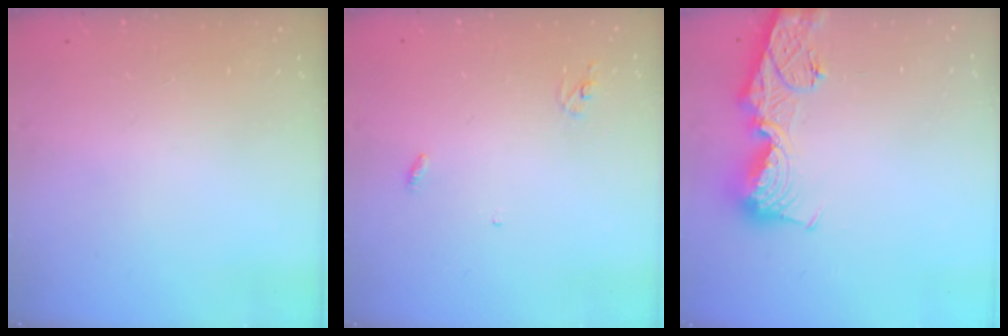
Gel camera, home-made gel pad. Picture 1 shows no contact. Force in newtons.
{"total": 3.0, "press": 2.9, "slide": 0.2}
{"total": 13.6, "press": 13.5, "slide": 1.5}